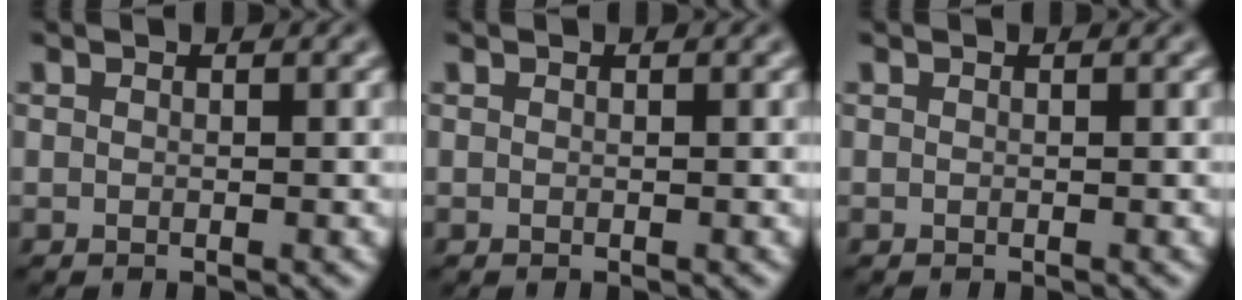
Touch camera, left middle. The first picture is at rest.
{"total": 0.0}
{"total": 0.0}